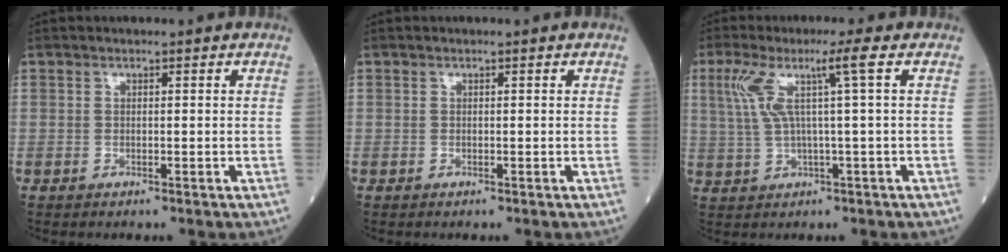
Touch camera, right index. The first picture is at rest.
{"total": 0.0}
{"total": 7.0, "force": [2.2, -0.7, 6.6], "torque": [-0.134, 0.018, 0.051]}